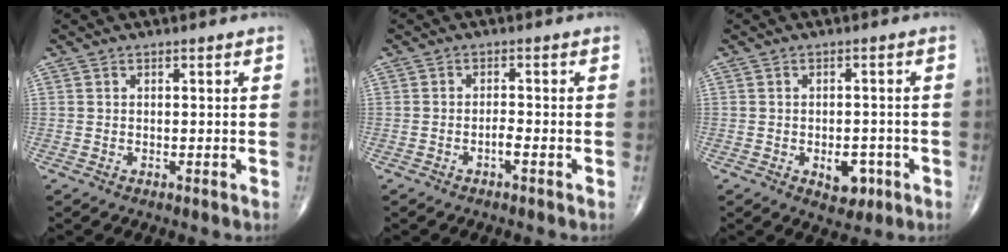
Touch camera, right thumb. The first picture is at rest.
{"total": 1.4, "force": [-0.8, 0.2, 1.1], "torque": [-0.022, 0.005, -0.016]}
{"total": 4.9, "force": [-1.8, 3.0, 3.5], "torque": [-0.029, 0.007, -0.017]}